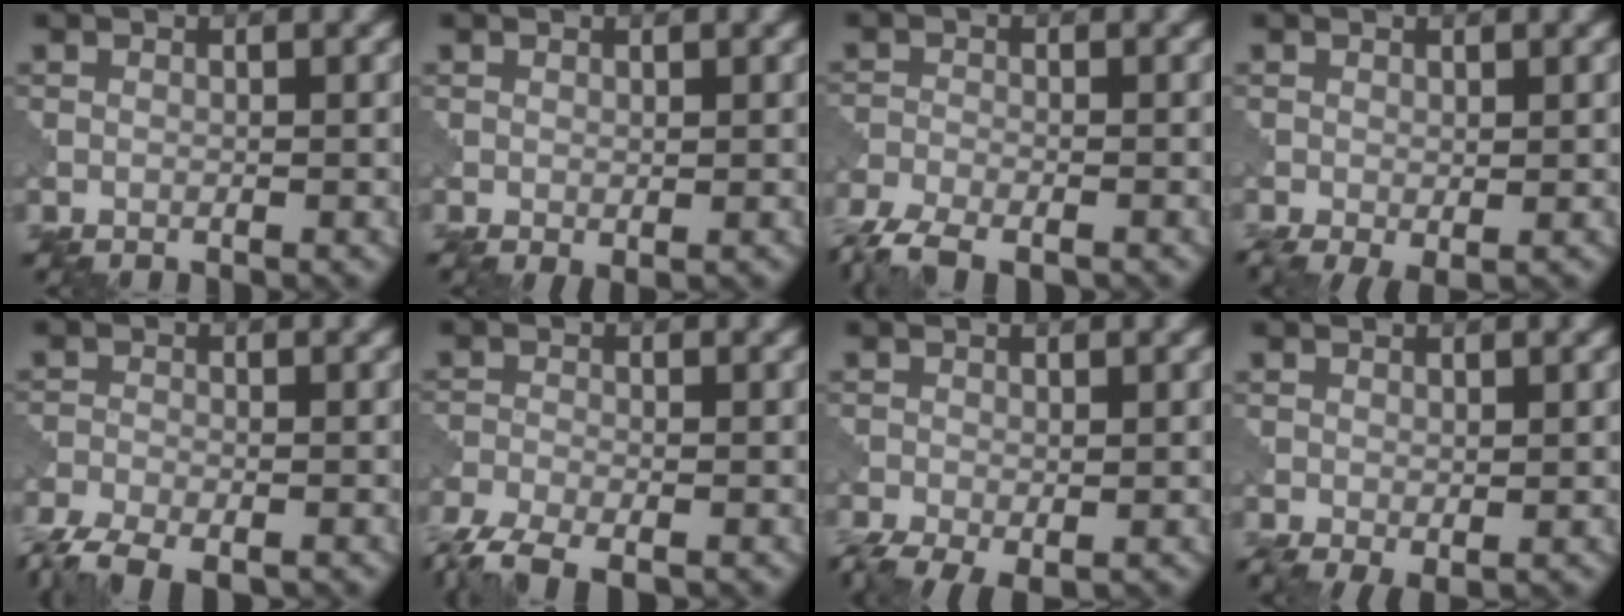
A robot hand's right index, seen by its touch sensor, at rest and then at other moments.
{"total": 0.7, "force": [0.0, 0.4, 0.6], "torque": [-0.010, -0.002, 0.002]}
{"total": 5.1, "force": [-4.2, 1.3, 2.5], "torque": [-0.050, -0.018, -0.086]}
{"total": 2.2, "force": [-0.9, 0.9, 1.8], "torque": [-0.037, -0.011, -0.012]}
{"total": 6.0, "force": [-5.0, 1.8, 2.8], "torque": [-0.056, -0.024, -0.093]}
{"total": 5.0, "force": [-4.1, 1.3, 2.6], "torque": [-0.051, -0.016, -0.087]}
{"total": 3.9, "force": [-2.6, 1.3, 2.6], "torque": [-0.049, -0.007, -0.045]}
{"total": 1.9, "force": [-0.7, 0.8, 1.6], "torque": [-0.033, -0.010, -0.009]}